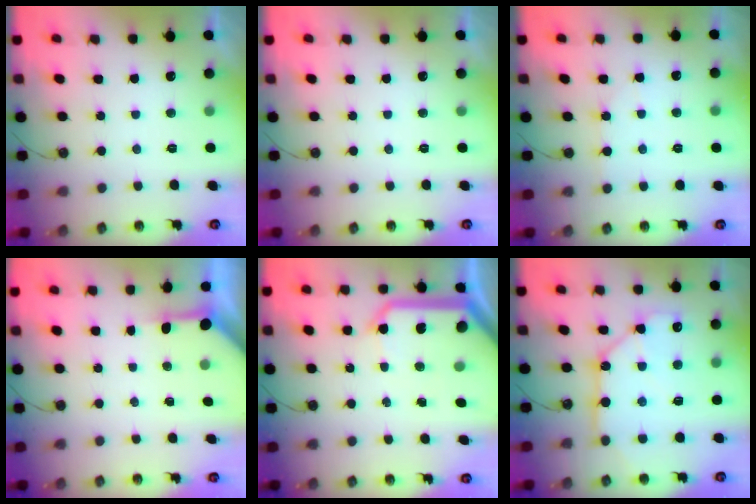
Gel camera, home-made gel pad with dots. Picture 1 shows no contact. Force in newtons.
{"total": 0.0}
{"total": 2.6, "press": 2.6, "slide": 0.4}
{"total": 3.3, "press": 3.3, "slide": 0.3}
{"total": 18.3, "press": 18.1, "slide": 2.4}
{"total": 12.4, "press": 12.3, "slide": 1.6}